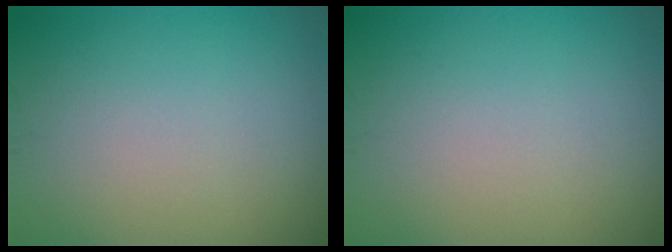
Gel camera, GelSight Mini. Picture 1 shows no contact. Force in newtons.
{"total": 0.0}